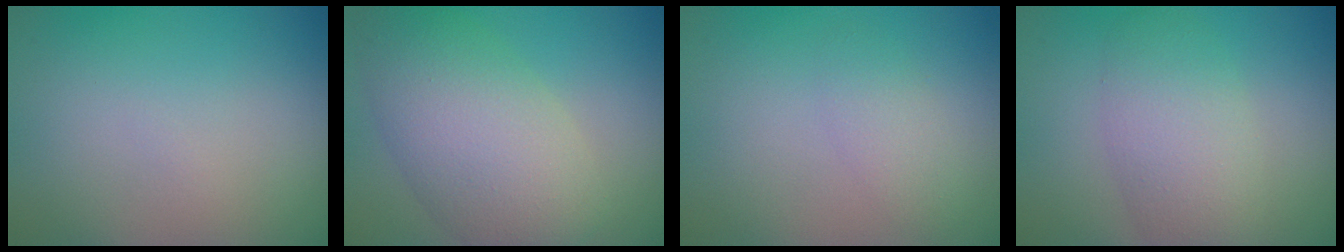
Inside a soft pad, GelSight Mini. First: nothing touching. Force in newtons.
{"total": 8.0, "press": 8.0, "slide": 0.5}
{"total": 1.7, "press": 1.7, "slide": 0.1}
{"total": 4.6, "press": 4.6, "slide": 0.2}